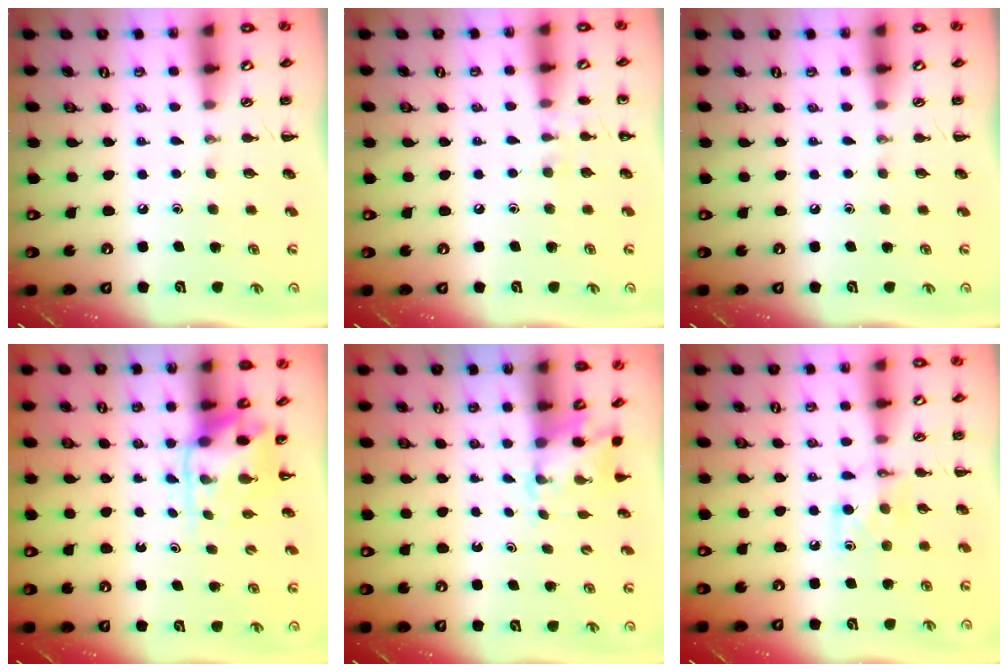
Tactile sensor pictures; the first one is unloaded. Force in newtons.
{"total": 5.8, "press": 5.5, "slide": 1.7}
{"total": 0.0}
{"total": 3.8, "press": 3.7, "slide": 0.7}
{"total": 1.7, "press": 1.5, "slide": 0.6}
{"total": 5.6, "press": 5.5, "slide": 1.2}